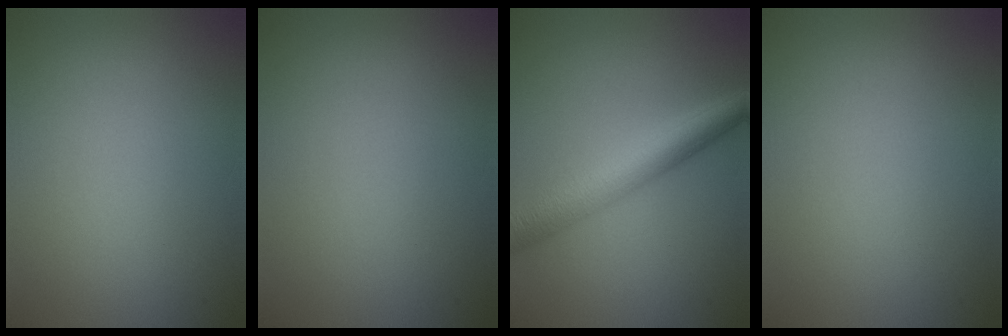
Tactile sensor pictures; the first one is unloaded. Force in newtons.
{"total": 0.0}
{"total": 5.8, "press": 5.8, "slide": 0.1}
{"total": 0.0}